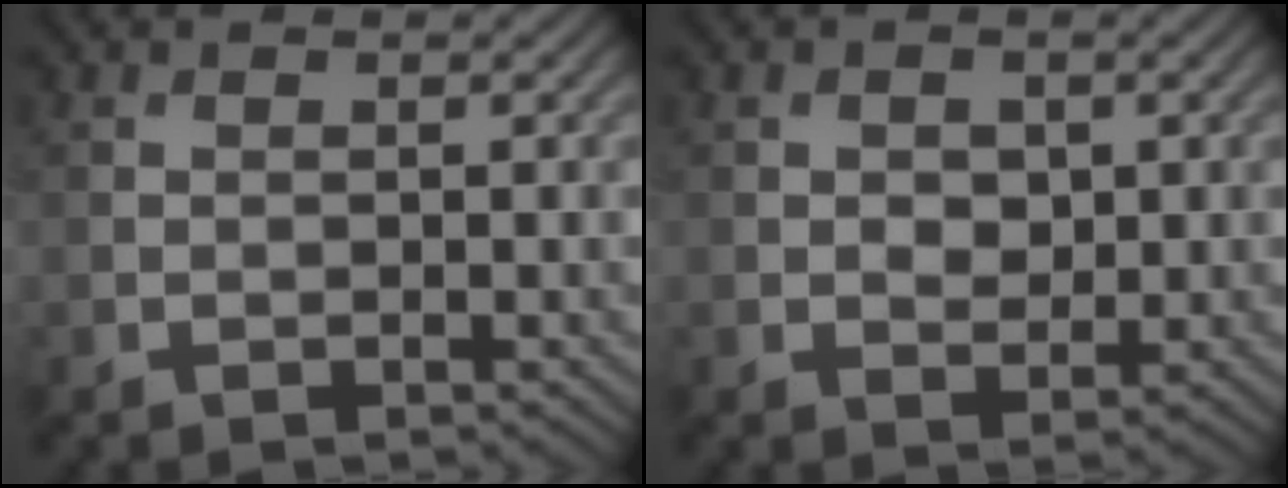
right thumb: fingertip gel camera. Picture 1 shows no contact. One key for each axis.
{"total": 2.0, "fx": 0.3, "fy": 1.6, "fz": 1.2, "tx": -0.025, "ty": -0.005, "tz": 0.003}